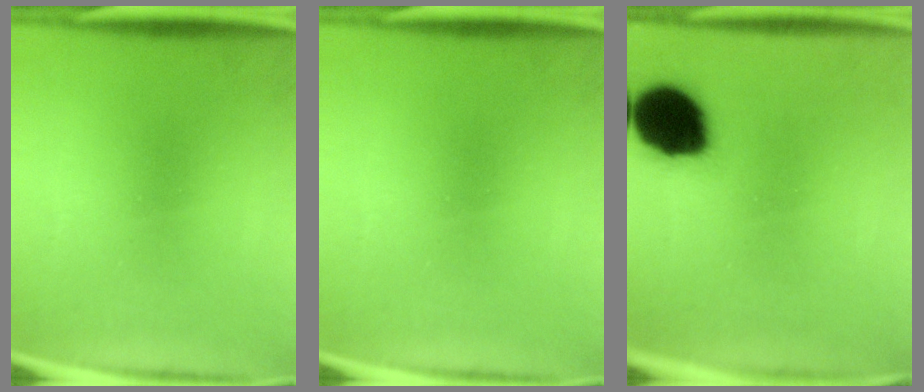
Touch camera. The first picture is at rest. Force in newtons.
{"total": 0.0}
{"total": 16.2}